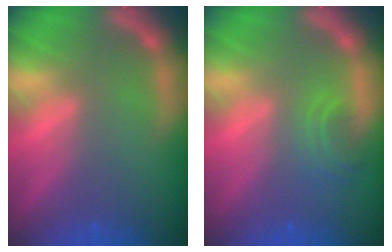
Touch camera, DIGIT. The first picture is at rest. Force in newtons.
{"total": 2.4}